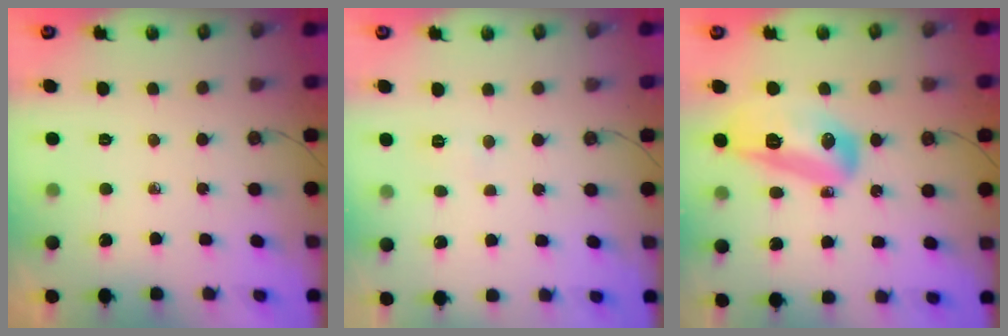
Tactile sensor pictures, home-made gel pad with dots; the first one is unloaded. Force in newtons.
{"total": 4.4, "press": 4.3, "slide": 1.1}
{"total": 13.4, "press": 13.4, "slide": 1.2}